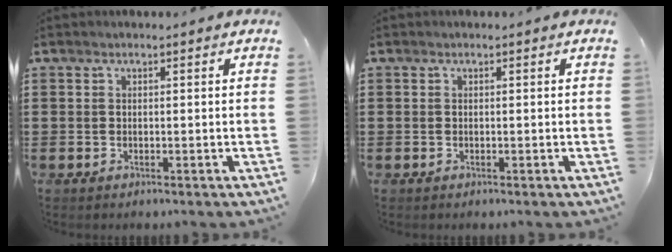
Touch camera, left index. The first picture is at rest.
{"total": 0.0}